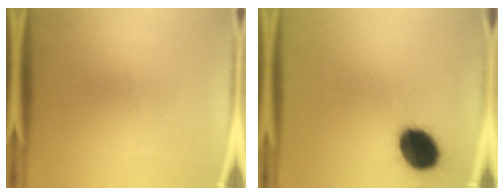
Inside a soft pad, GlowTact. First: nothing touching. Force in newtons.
{"total": 13.8}